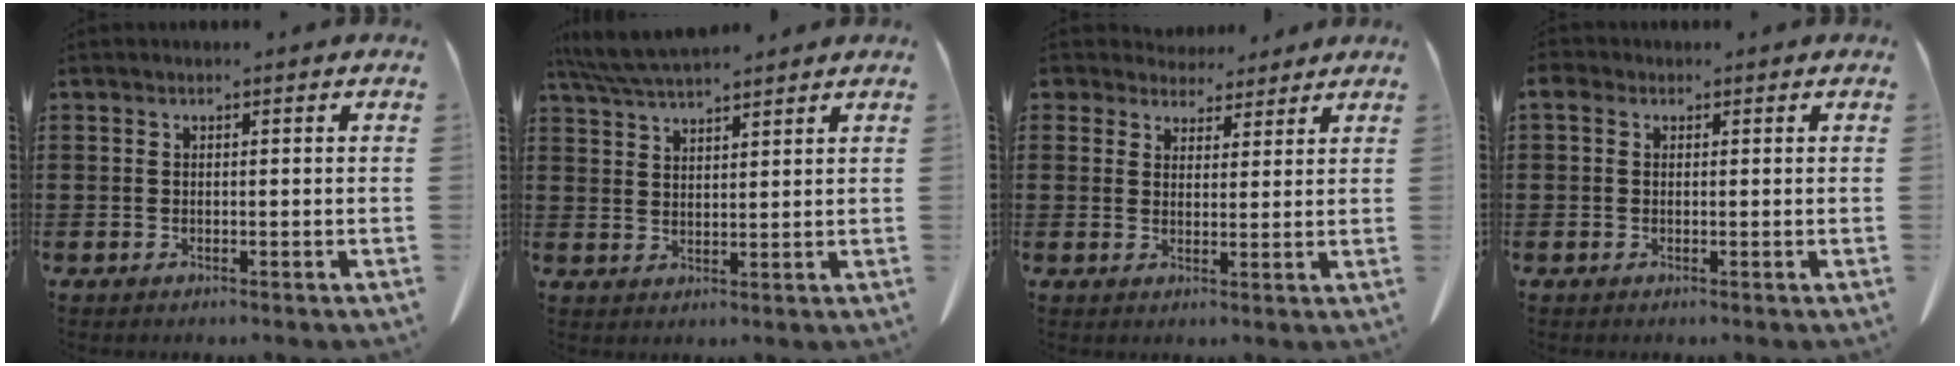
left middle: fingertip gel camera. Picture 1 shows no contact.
{"total": 5.4, "force": [4.8, 0.8, 2.2], "torque": [-0.057, -0.014, 0.091]}
{"total": 4.2, "force": [3.7, 1.9, 0.5], "torque": [-0.025, -0.003, 0.070]}
{"total": 1.3, "force": [0.0, 1.0, 0.8], "torque": [-0.018, 0.006, 0.000]}